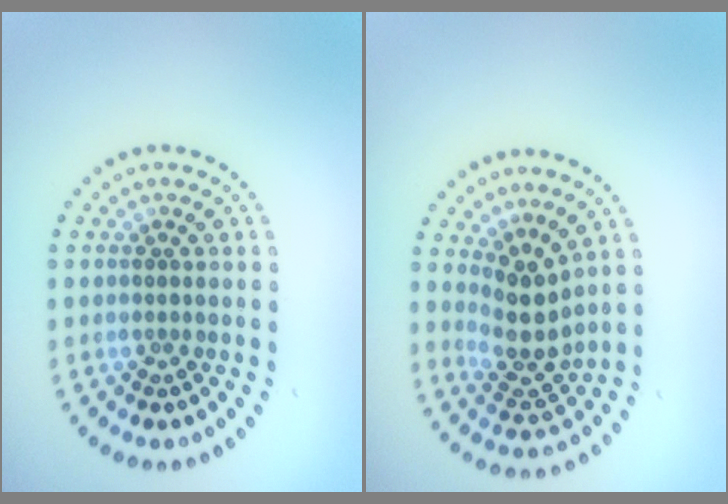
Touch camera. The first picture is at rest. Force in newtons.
{"total": 3.7, "press": 2.8, "slide": 2.4}